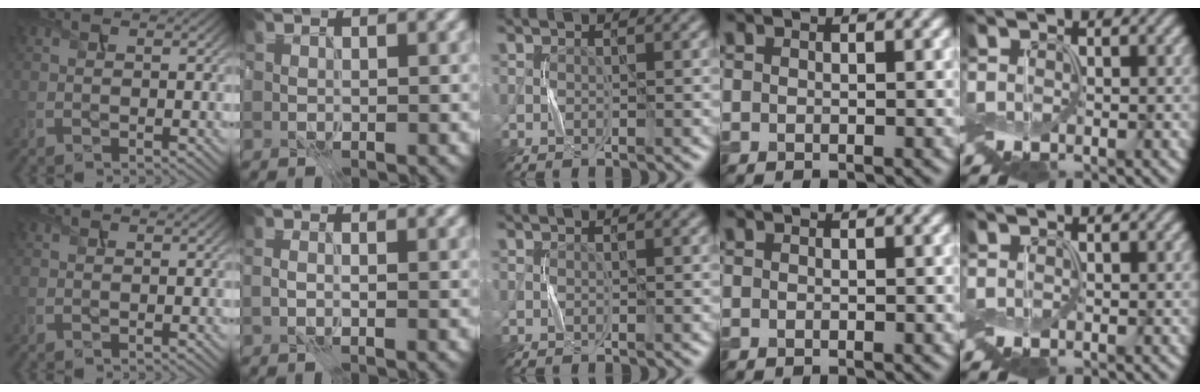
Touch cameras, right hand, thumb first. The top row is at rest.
{"index": {"total": 0.7, "force": [-0.7, -0.1, 0.0], "torque": [-0.003, -0.001, -0.012]}}